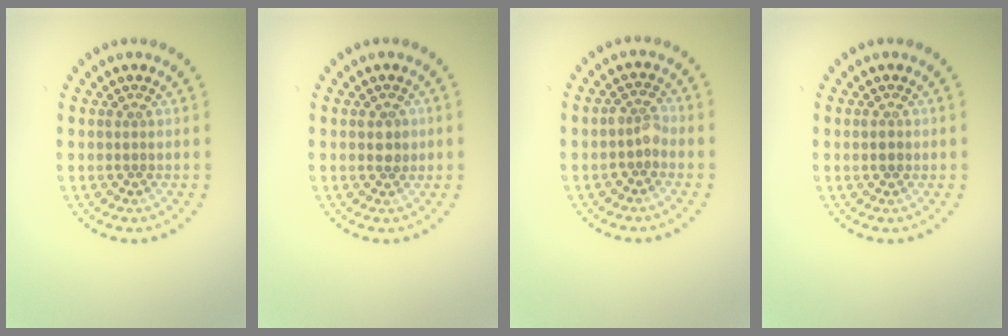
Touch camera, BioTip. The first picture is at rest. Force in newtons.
{"total": 1.3, "press": 1.2, "slide": 0.4}
{"total": 1.7, "press": 1.4, "slide": 0.8}
{"total": 1.2, "press": 1.2, "slide": 0.1}